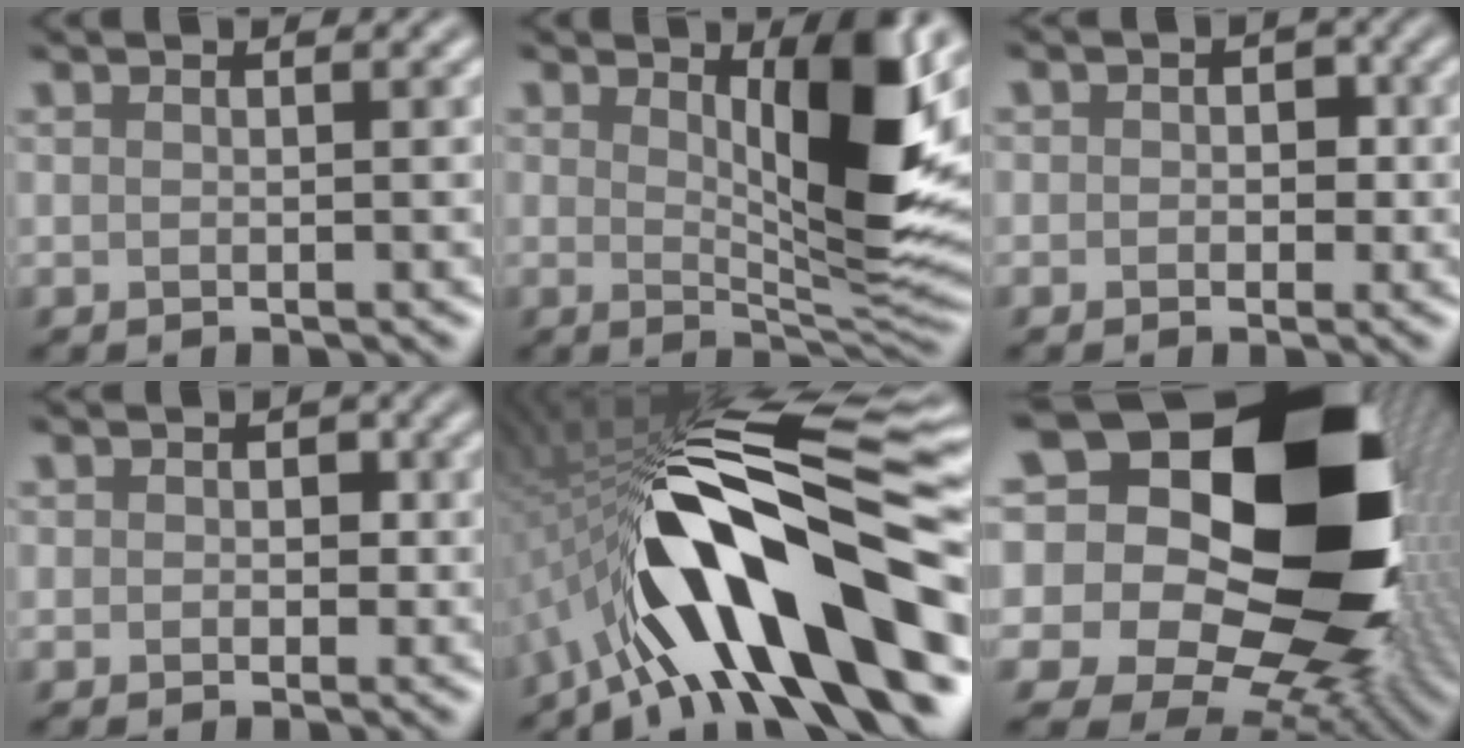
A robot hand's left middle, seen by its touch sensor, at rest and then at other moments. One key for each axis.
{"total": 6.9, "fx": 1.5, "fy": 0.7, "fz": 6.7, "tx": -0.119, "ty": -0.025, "tz": 0.065}
{"total": 1.2, "fx": -1.0, "fy": -0.1, "fz": -0.6, "tx": -0.006, "ty": -0.012, "tz": 0.013}
{"total": 1.3, "fx": -1.0, "fy": -0.3, "fz": -0.8, "tx": -0.002, "ty": -0.012, "tz": 0.014}
{"total": 14.1, "fx": -6.7, "fy": 3.4, "fz": 11.9, "tx": -0.197, "ty": 0.014, "tz": -0.080}
{"total": 22.4, "fx": 4.0, "fy": 17.0, "fz": 14.1, "tx": -0.253, "ty": 0.015, "tz": 0.061}